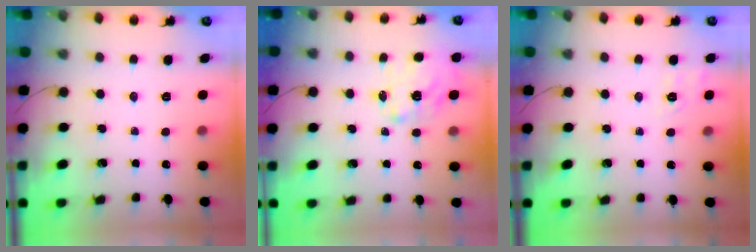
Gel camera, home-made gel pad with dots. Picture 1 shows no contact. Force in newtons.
{"total": 2.4, "press": 2.4, "slide": 0.3}
{"total": 3.5, "press": 3.0, "slide": 1.8}